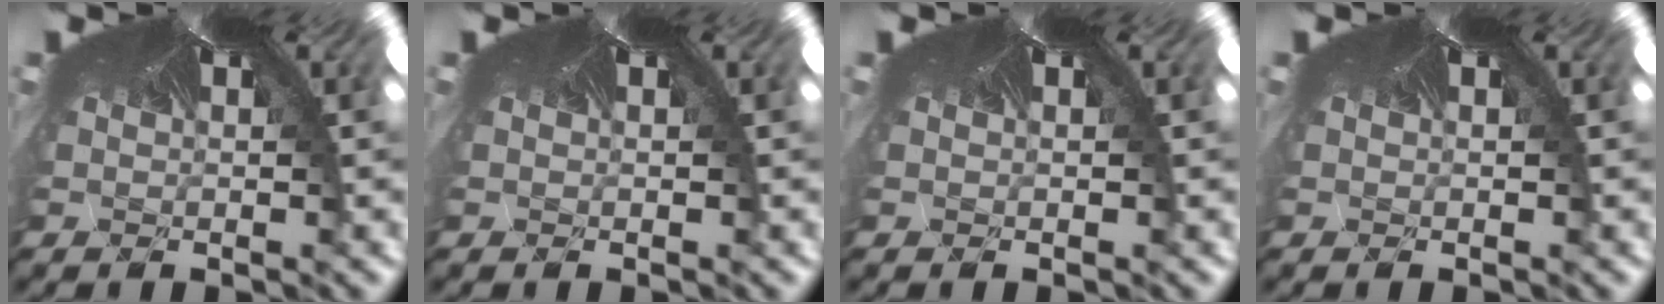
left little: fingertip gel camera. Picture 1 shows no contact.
{"total": 0.0}
{"total": 0.0}
{"total": 0.0}